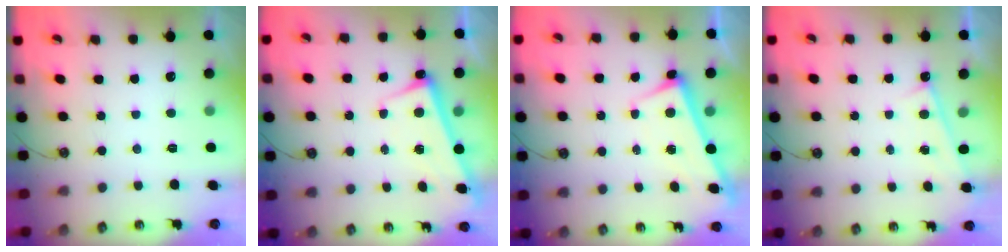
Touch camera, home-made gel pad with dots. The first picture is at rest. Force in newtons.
{"total": 2.4, "press": 2.3, "slide": 0.7}
{"total": 2.9, "press": 2.9, "slide": 0.3}
{"total": 0.8, "press": 0.7, "slide": 0.4}